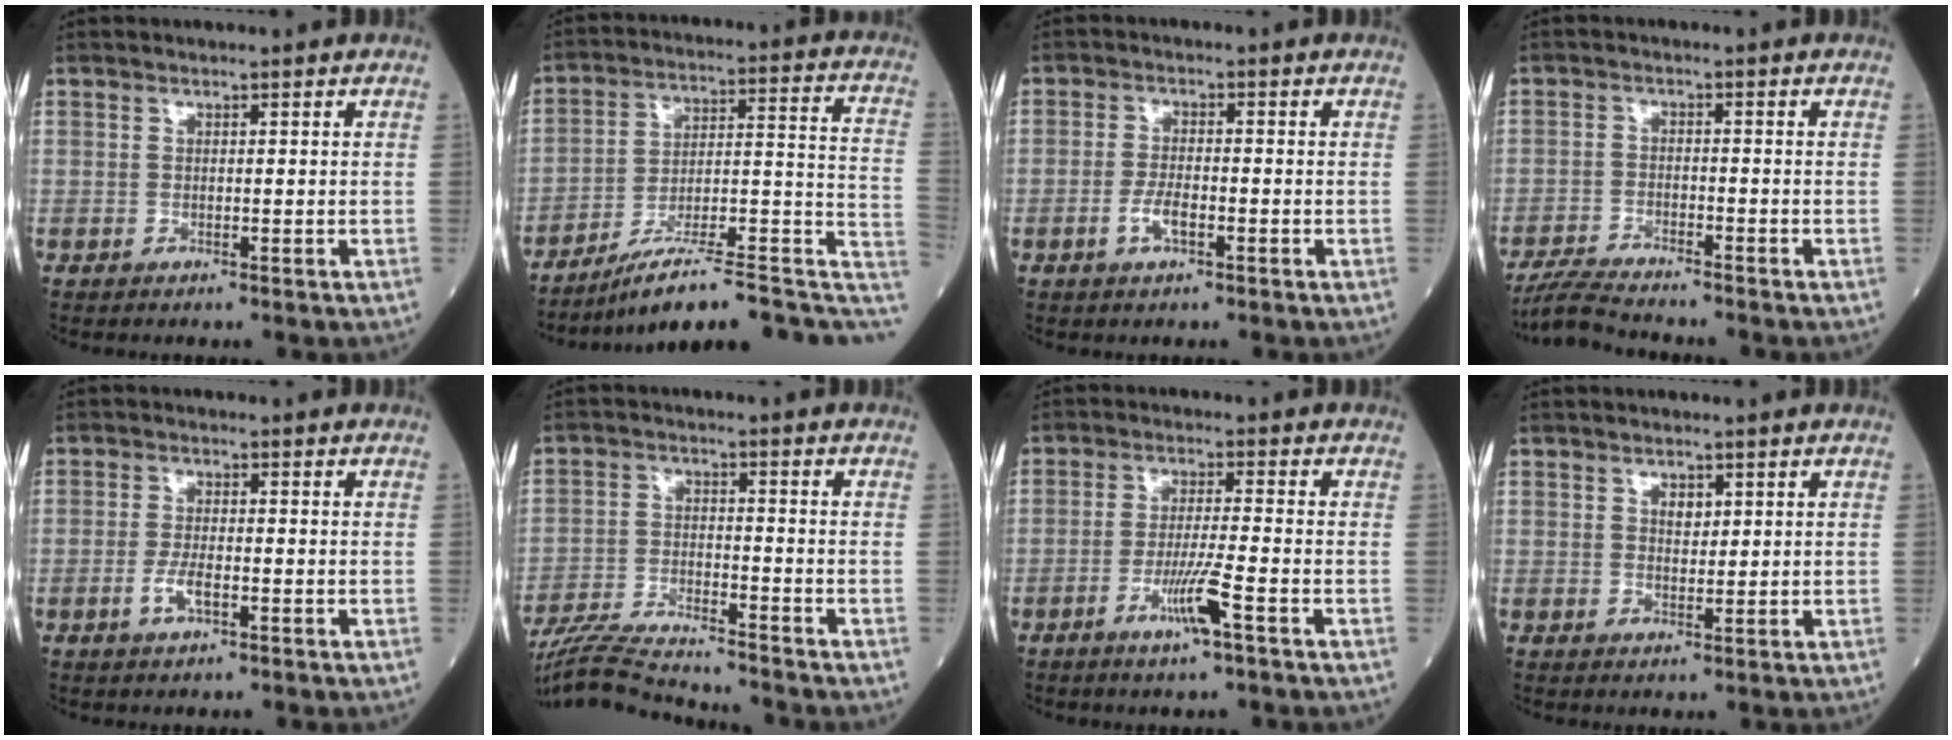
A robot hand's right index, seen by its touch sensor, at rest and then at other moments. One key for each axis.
{"total": 17.1, "fx": -12.2, "fy": 2.2, "fz": 11.7, "tx": -0.132, "ty": 0.053, "tz": -0.186}
{"total": 3.3, "fx": -1.3, "fy": 1.0, "fz": 2.8, "tx": -0.058, "ty": 0.002, "tz": -0.025}
{"total": 6.2, "fx": -5.9, "fy": -0.1, "fz": 2.1, "tx": -0.037, "ty": -0.022, "tz": -0.106}
{"total": 3.2, "fx": -1.2, "fy": 0.9, "fz": 2.8, "tx": -0.059, "ty": 0.000, "tz": -0.021}
{"total": 13.5, "fx": -12.7, "fy": 0.2, "fz": 4.5, "tx": -0.079, "ty": -0.011, "tz": -0.212}
{"total": 5.8, "fx": -2.8, "fy": -0.5, "fz": 5.1, "tx": -0.097, "ty": -0.011, "tz": -0.054}
{"total": 2.0, "fx": 0.9, "fy": 1.2, "fz": 1.3, "tx": -0.018, "ty": -0.001, "tz": 0.014}